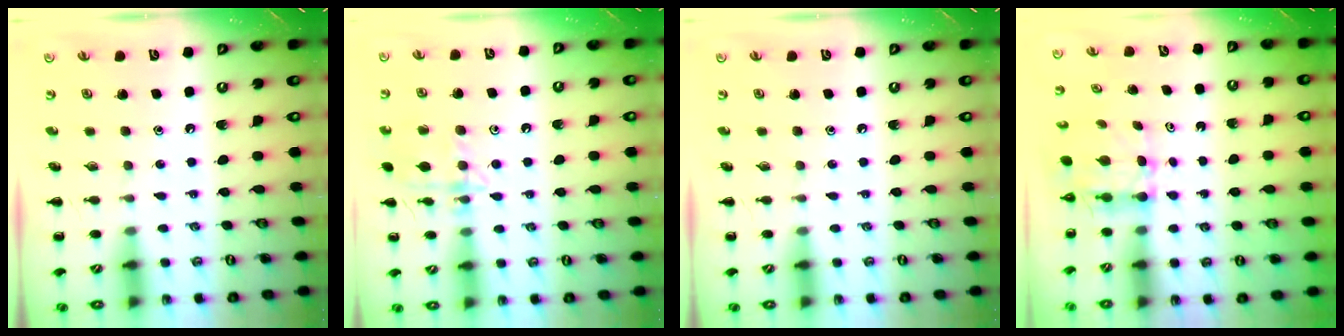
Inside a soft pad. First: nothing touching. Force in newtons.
{"total": 12.3, "press": 12.3, "slide": 0.5}
{"total": 0.0}
{"total": 5.1, "press": 5.1, "slide": 0.5}